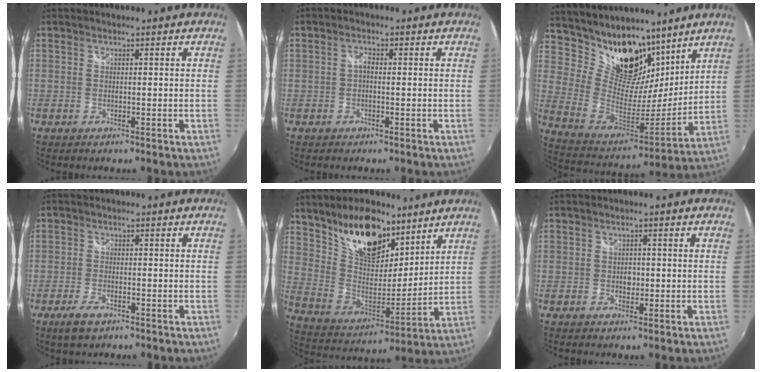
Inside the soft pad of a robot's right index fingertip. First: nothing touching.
{"total": 1.3, "force": [-0.2, 0.7, 1.1], "torque": [-0.022, 0.005, -0.007]}
{"total": 19.0, "force": [13.6, 10.7, 7.9], "torque": [-0.177, 0.004, 0.250]}
{"total": 4.1, "force": [-2.6, 1.7, 2.5], "torque": [-0.064, -0.009, -0.049]}
{"total": 18.2, "force": [12.0, 8.9, 10.4], "torque": [-0.197, 0.012, 0.227]}
{"total": 1.8, "force": [-0.3, 1.5, 1.0], "torque": [-0.017, 0.002, -0.006]}